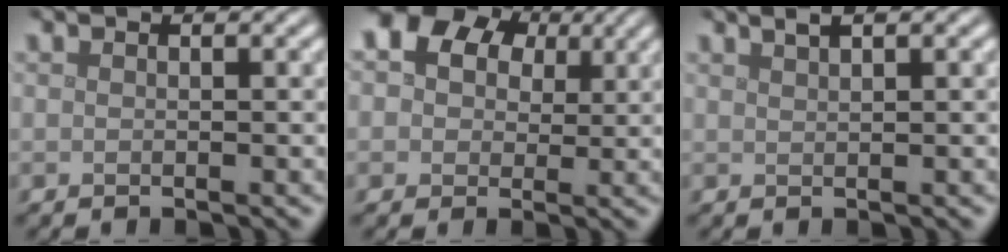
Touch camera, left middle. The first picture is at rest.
{"total": 11.2, "force": [4.8, 8.5, 5.4], "torque": [-0.093, 0.041, 0.053]}
{"total": 1.4, "force": [1.0, 0.4, 0.9], "torque": [-0.009, 0.003, 0.014]}